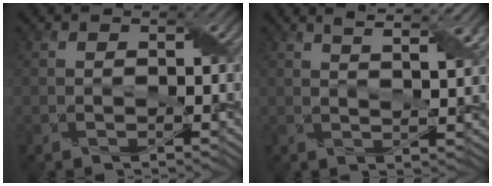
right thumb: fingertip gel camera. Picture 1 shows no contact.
{"total": 7.6, "force": [5.2, 1.8, 5.2], "torque": [-0.064, 0.022, 0.051]}